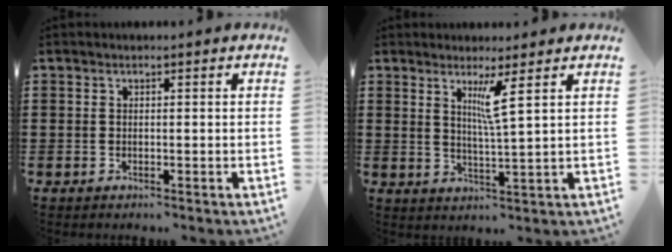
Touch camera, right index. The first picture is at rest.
{"total": 4.3, "force": [2.3, -0.5, 3.6], "torque": [-0.071, -0.010, 0.035]}